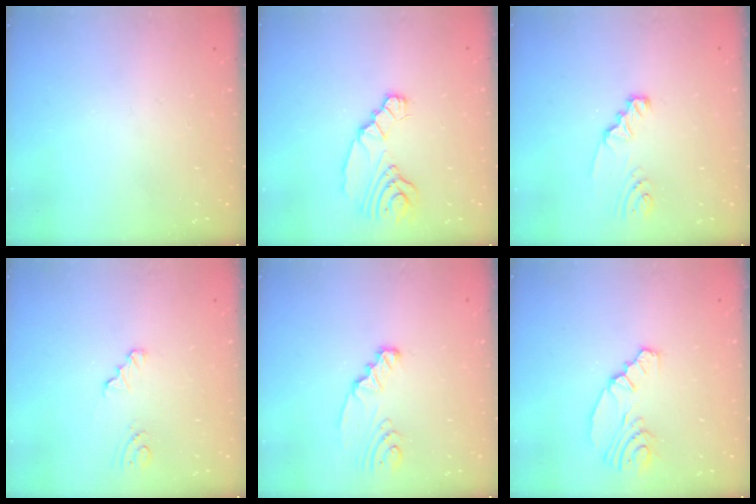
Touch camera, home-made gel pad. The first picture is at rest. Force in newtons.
{"total": 8.3, "press": 8.3, "slide": 0.6}
{"total": 2.5, "press": 2.5, "slide": 0.1}
{"total": 2.4, "press": 2.3, "slide": 0.3}
{"total": 2.7, "press": 2.6, "slide": 0.3}
{"total": 7.3, "press": 5.9, "slide": 4.4}